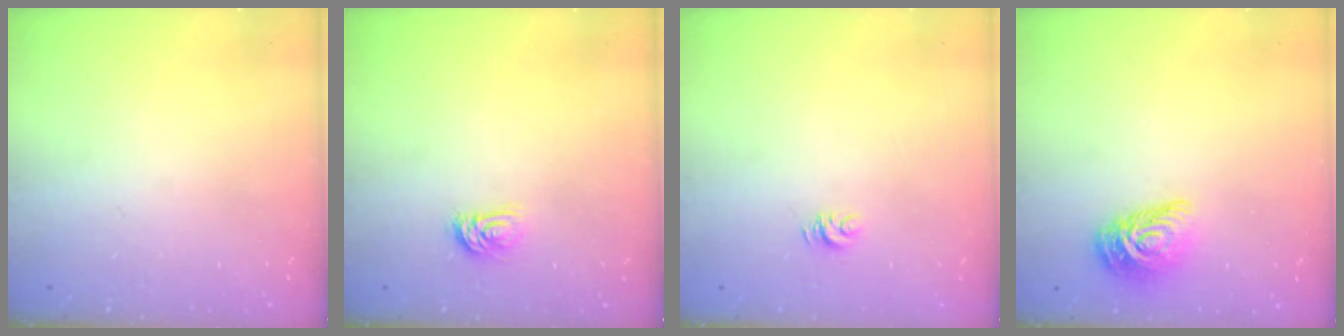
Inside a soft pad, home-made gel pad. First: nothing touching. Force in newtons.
{"total": 3.6, "press": 3.6, "slide": 0.6}
{"total": 3.9, "press": 3.9, "slide": 0.3}
{"total": 10.7, "press": 10.7, "slide": 0.6}